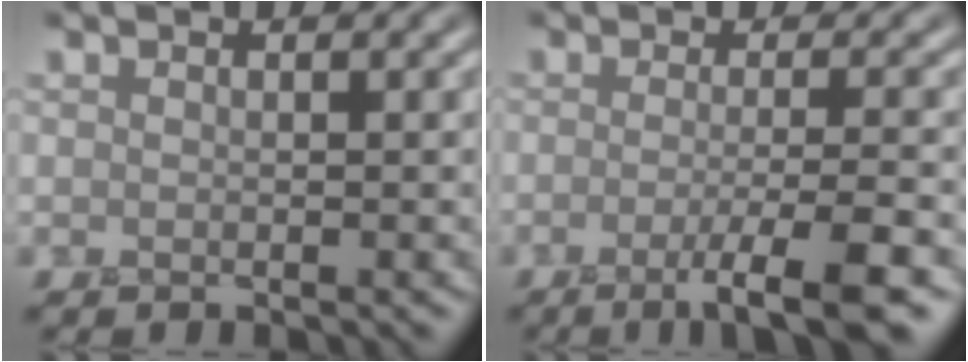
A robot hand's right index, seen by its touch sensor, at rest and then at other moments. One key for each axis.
{"total": 5.1, "fx": -2.4, "fy": 0.8, "fz": 4.5, "tx": -0.066, "ty": -0.006, "tz": -0.046}